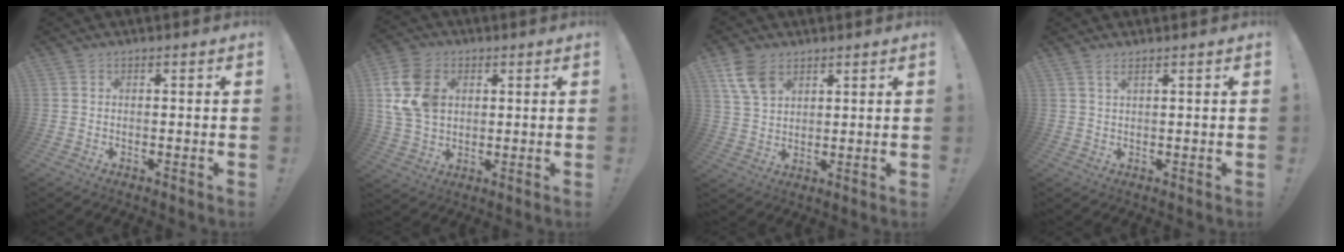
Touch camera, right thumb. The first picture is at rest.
{"total": 14.2, "force": [3.5, 10.6, 8.8], "torque": [-0.164, -0.010, 0.073]}
{"total": 8.4, "force": [4.9, 5.2, 4.5], "torque": [-0.078, -0.017, 0.099]}
{"total": 1.7, "force": [1.1, 0.0, 1.3], "torque": [-0.031, 0.001, 0.020]}